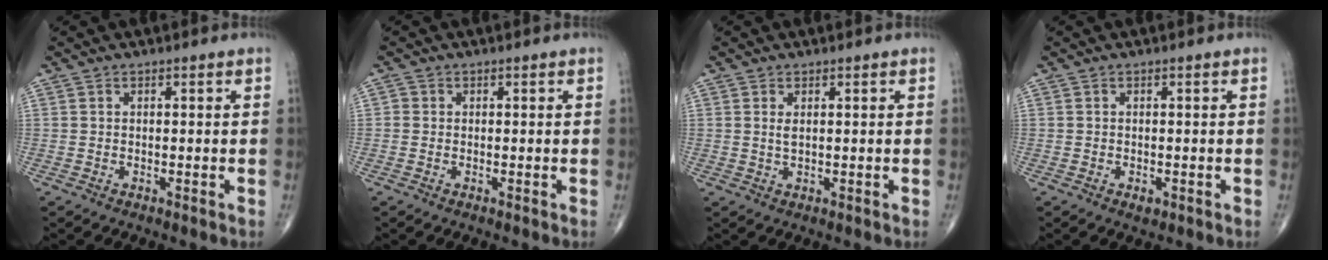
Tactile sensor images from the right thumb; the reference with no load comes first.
{"total": 0.8, "force": [-0.1, 0.7, 0.2], "torque": [0.002, 0.002, -0.004]}
{"total": 1.4, "force": [0.4, 0.6, 1.2], "torque": [-0.025, -0.002, 0.013]}
{"total": 1.0, "force": [-0.4, 0.6, 0.7], "torque": [-0.008, -0.003, -0.006]}